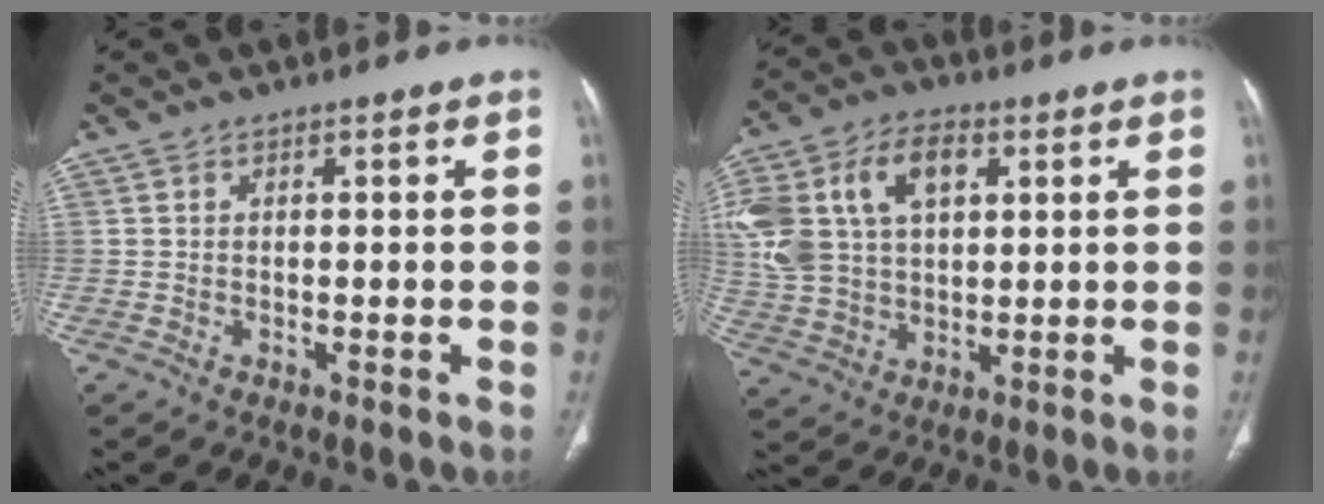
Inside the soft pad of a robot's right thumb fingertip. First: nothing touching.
{"total": 20.9, "force": [6.1, 14.2, 14.0], "torque": [-0.316, 0.028, 0.118]}